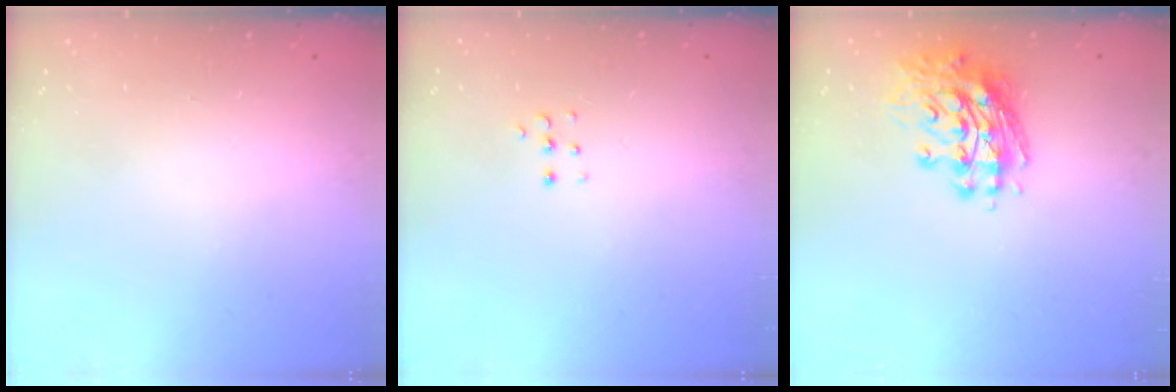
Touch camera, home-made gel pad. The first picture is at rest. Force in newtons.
{"total": 3.8, "press": 3.8, "slide": 0.6}
{"total": 11.8, "press": 11.7, "slide": 1.3}